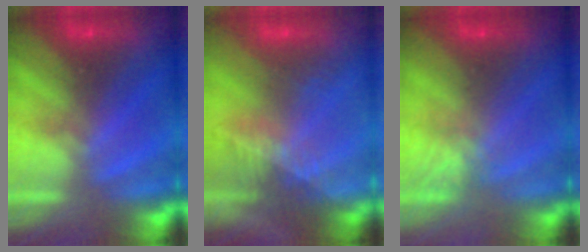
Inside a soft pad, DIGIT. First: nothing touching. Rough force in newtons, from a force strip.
{"total": 2.7}
{"total": 1.7}